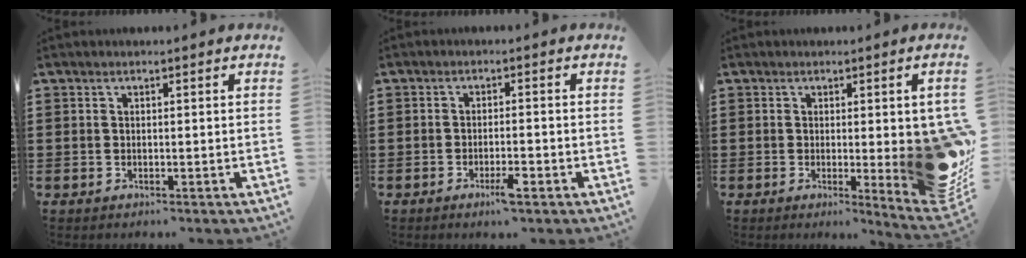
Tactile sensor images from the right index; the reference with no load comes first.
{"total": 3.2, "force": [-1.8, 0.3, 2.6], "torque": [-0.049, -0.004, -0.033]}
{"total": 9.2, "force": [-0.3, 2.5, 8.9], "torque": [-0.101, -0.021, 0.003]}